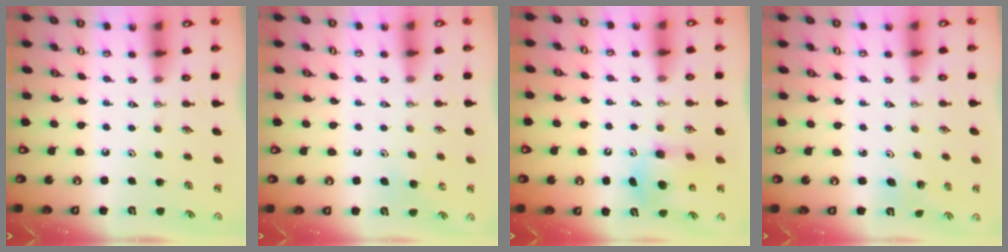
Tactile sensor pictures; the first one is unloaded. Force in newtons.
{"total": 6.9, "press": 6.8, "slide": 0.6}
{"total": 9.2, "press": 9.2, "slide": 0.6}
{"total": 2.8, "press": 2.5, "slide": 1.3}